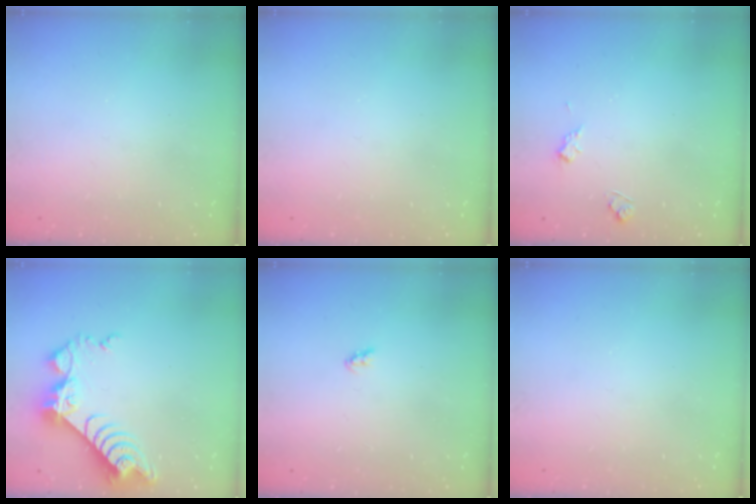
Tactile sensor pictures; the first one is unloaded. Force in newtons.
{"total": 0.0}
{"total": 4.2, "press": 4.1, "slide": 0.4}
{"total": 10.3, "press": 10.3, "slide": 0.8}
{"total": 2.5, "press": 2.5, "slide": 0.3}
{"total": 0.0}